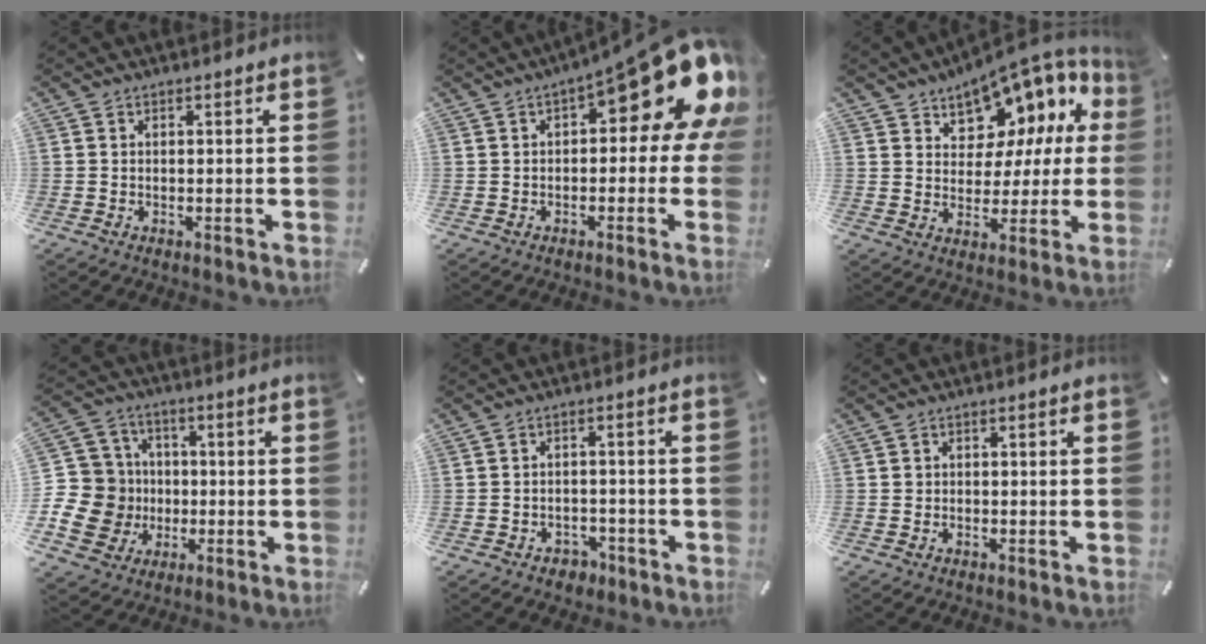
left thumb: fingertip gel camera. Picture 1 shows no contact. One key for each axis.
{"total": 17.2, "fx": 7.9, "fy": 6.4, "fz": 13.8, "tx": -0.176, "ty": -0.058, "tz": 0.126}
{"total": 10.5, "fx": 7.8, "fy": 6.6, "fz": 2.5, "tx": -0.036, "ty": -0.081, "tz": 0.143}
{"total": 15.2, "fx": -3.0, "fy": 14.1, "fz": 4.9, "tx": -0.115, "ty": 0.022, "tz": -0.046}
{"total": 3.6, "fx": -2.2, "fy": 2.7, "fz": 0.9, "tx": -0.013, "ty": 0.011, "tz": -0.040}
{"total": 1.0, "fx": -0.3, "fy": 0.9, "fz": 0.2, "tx": -0.003, "ty": 0.004, "tz": -0.008}